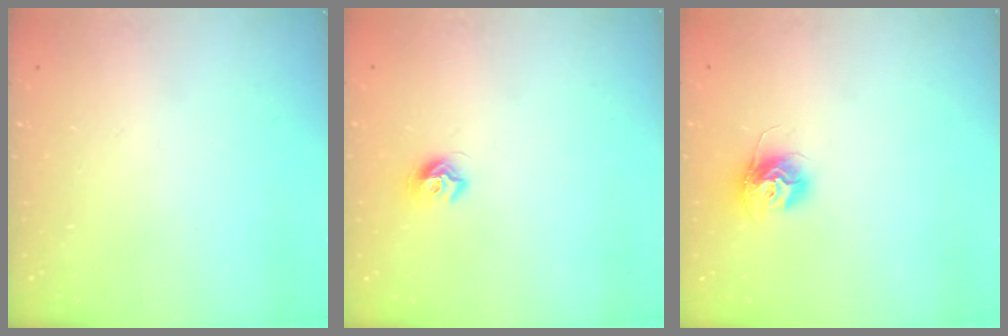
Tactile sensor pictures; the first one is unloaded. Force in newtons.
{"total": 7.9, "press": 7.9, "slide": 0.6}
{"total": 10.6, "press": 10.5, "slide": 0.7}